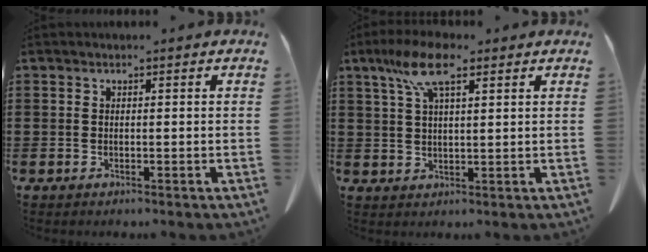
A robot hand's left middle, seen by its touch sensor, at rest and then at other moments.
{"total": 7.7, "force": [4.4, 2.0, 6.0], "torque": [-0.127, 0.009, 0.078]}